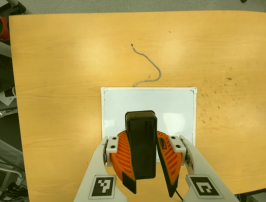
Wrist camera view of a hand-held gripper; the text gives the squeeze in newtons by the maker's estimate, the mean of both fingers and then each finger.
{"total": 10.7, "left": 10.0, "right": 11.5}